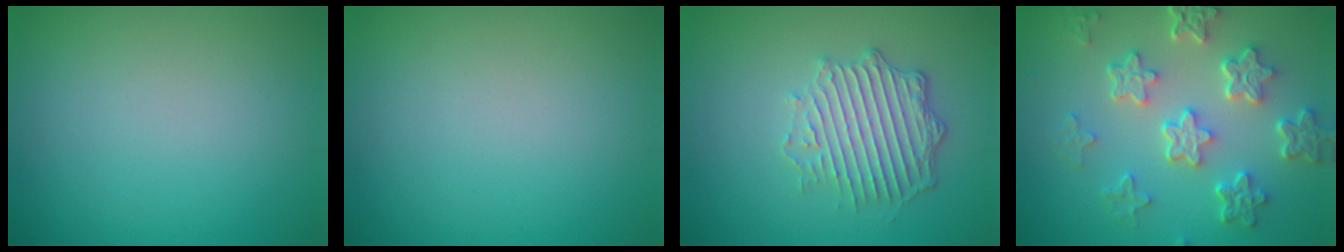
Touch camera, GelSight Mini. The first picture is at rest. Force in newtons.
{"total": 0.0}
{"total": 3.8, "press": 3.5, "slide": 1.6}
{"total": 5.7, "press": 4.4, "slide": 3.7}